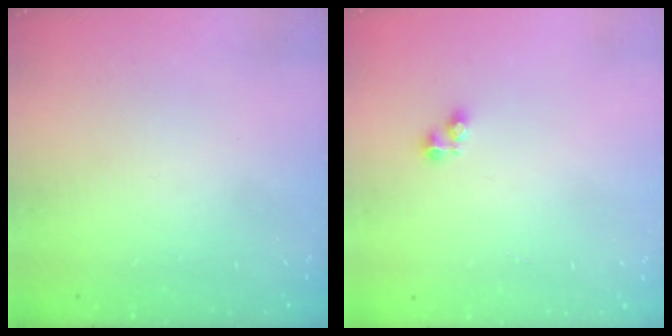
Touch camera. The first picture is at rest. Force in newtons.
{"total": 2.8, "press": 2.8, "slide": 0.4}